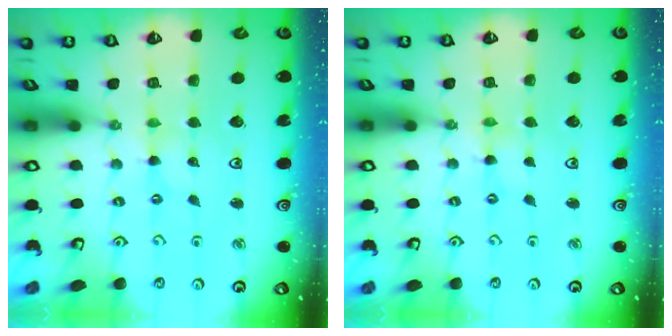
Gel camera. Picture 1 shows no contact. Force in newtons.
{"total": 0.0}